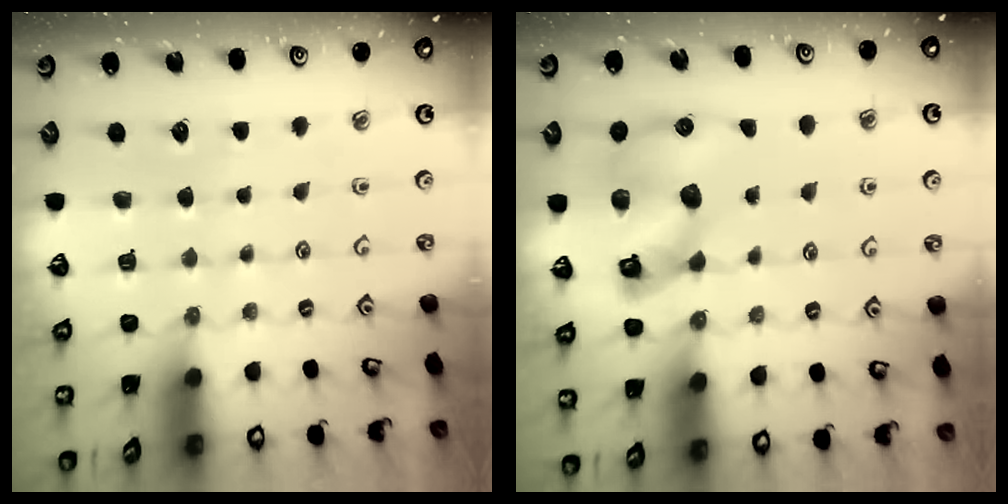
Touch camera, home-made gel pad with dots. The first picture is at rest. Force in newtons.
{"total": 12.7, "press": 12.6, "slide": 1.7}